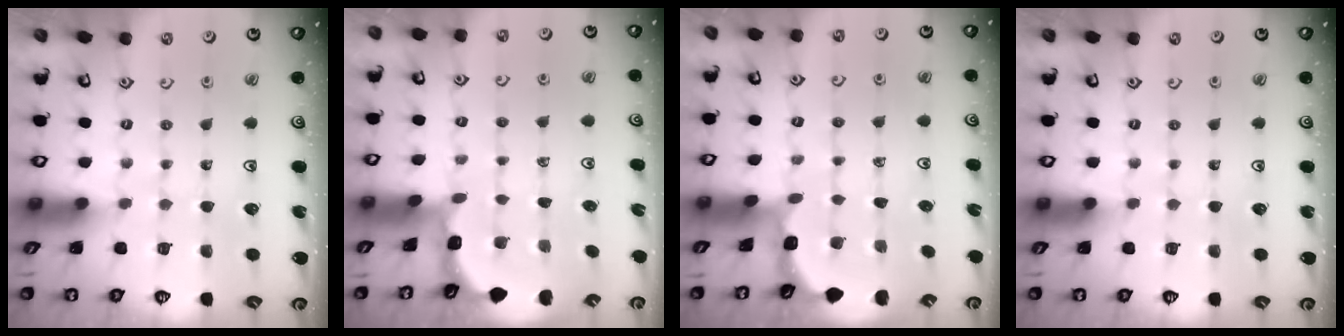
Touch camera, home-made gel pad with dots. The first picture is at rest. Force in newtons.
{"total": 2.0, "press": 2.0, "slide": 0.2}
{"total": 2.0, "press": 2.0, "slide": 0.1}
{"total": 0.0}